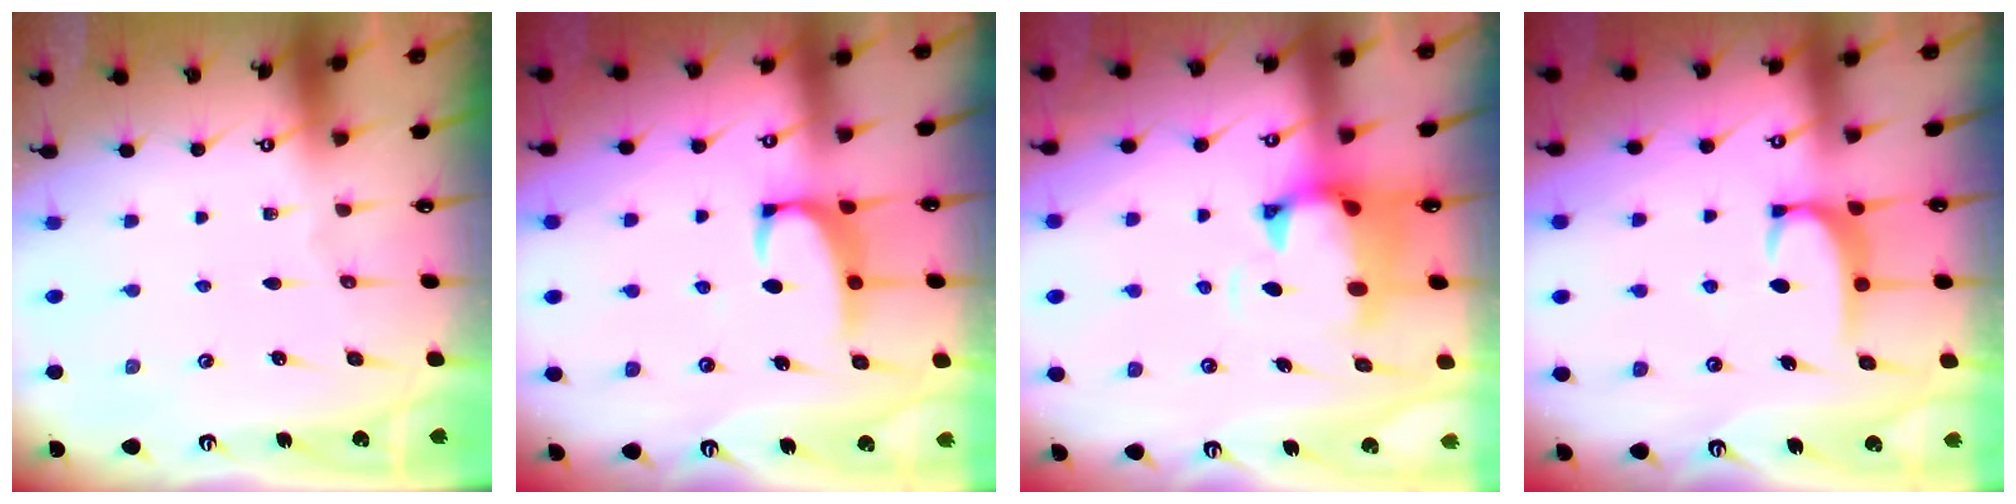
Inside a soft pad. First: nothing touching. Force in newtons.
{"total": 2.4, "press": 2.3, "slide": 0.7}
{"total": 1.7, "press": 1.2, "slide": 1.2}
{"total": 2.6, "press": 2.6, "slide": 0.4}